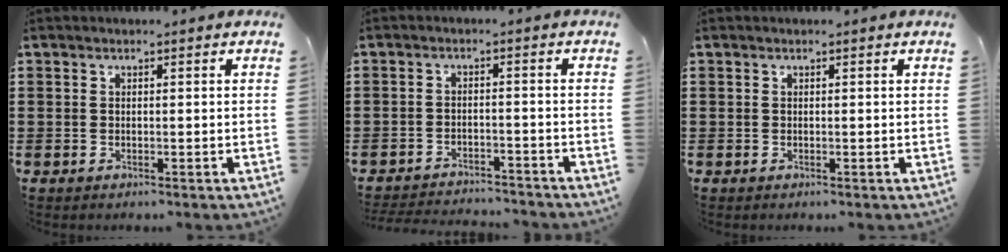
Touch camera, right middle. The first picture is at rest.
{"total": 3.2, "force": [-3.2, 0.1, 0.3], "torque": [-0.010, -0.002, -0.067]}
{"total": 0.0}